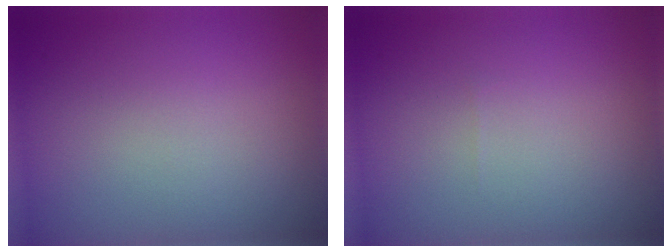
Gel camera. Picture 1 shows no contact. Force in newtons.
{"total": 0.0}